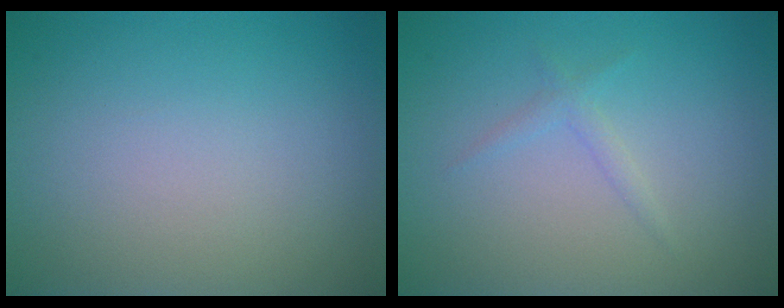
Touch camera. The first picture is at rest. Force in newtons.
{"total": 1.0, "press": 1.0, "slide": 0.0}